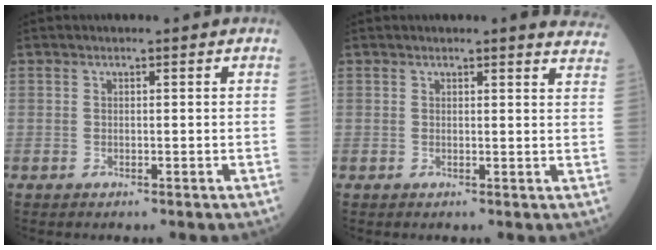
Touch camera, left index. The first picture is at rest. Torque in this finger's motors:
{"motor_torque": [0.00, -0.01, 0.00, 0.00]}